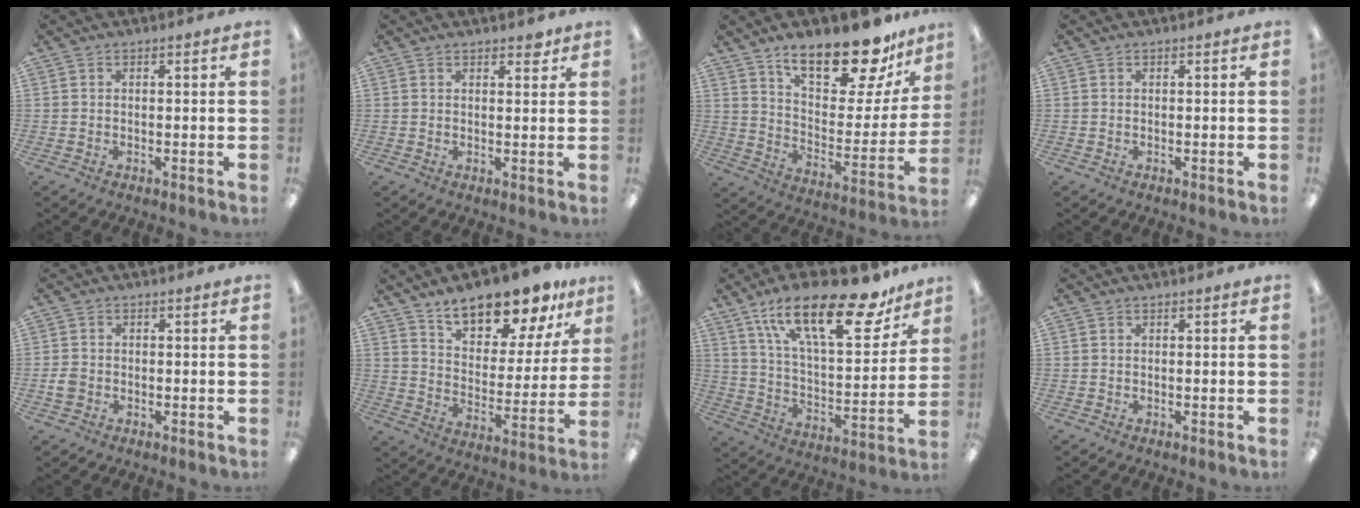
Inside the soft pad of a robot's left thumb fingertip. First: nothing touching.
{"total": 2.4, "force": [2.0, 0.8, 1.0], "torque": [0.004, -0.012, 0.031]}
{"total": 21.2, "force": [16.7, 7.2, 10.9], "torque": [-0.162, -0.114, 0.281]}
{"total": 0.0}
{"total": 2.6, "force": [-0.6, 2.2, 1.3], "torque": [-0.021, 0.005, -0.010]}
{"total": 14.6, "force": [13.0, 4.4, 5.1], "torque": [-0.087, -0.095, 0.231]}
{"total": 26.1, "force": [17.2, 9.2, 17.4], "torque": [-0.267, -0.096, 0.283]}
{"total": 0.0}